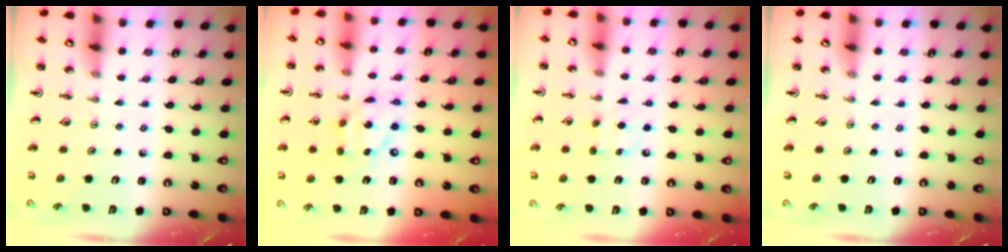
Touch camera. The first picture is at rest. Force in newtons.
{"total": 13.0, "press": 13.0, "slide": 1.2}
{"total": 6.2, "press": 6.2, "slide": 0.7}
{"total": 0.0}